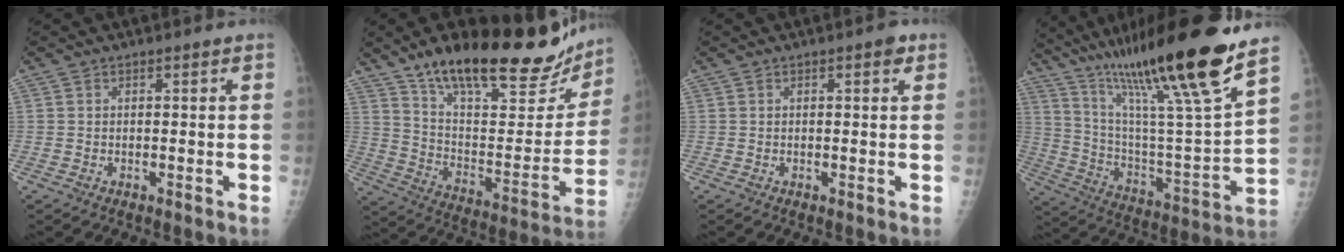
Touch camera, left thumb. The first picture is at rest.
{"total": 29.2, "force": [21.7, 9.8, 17.0], "torque": [-0.220, -0.077, 0.331]}
{"total": 1.6, "force": [0.8, 0.6, 1.2], "torque": [-0.012, 0.000, 0.008]}
{"total": 29.3, "force": [20.2, 2.4, 21.1], "torque": [-0.340, -0.067, 0.349]}